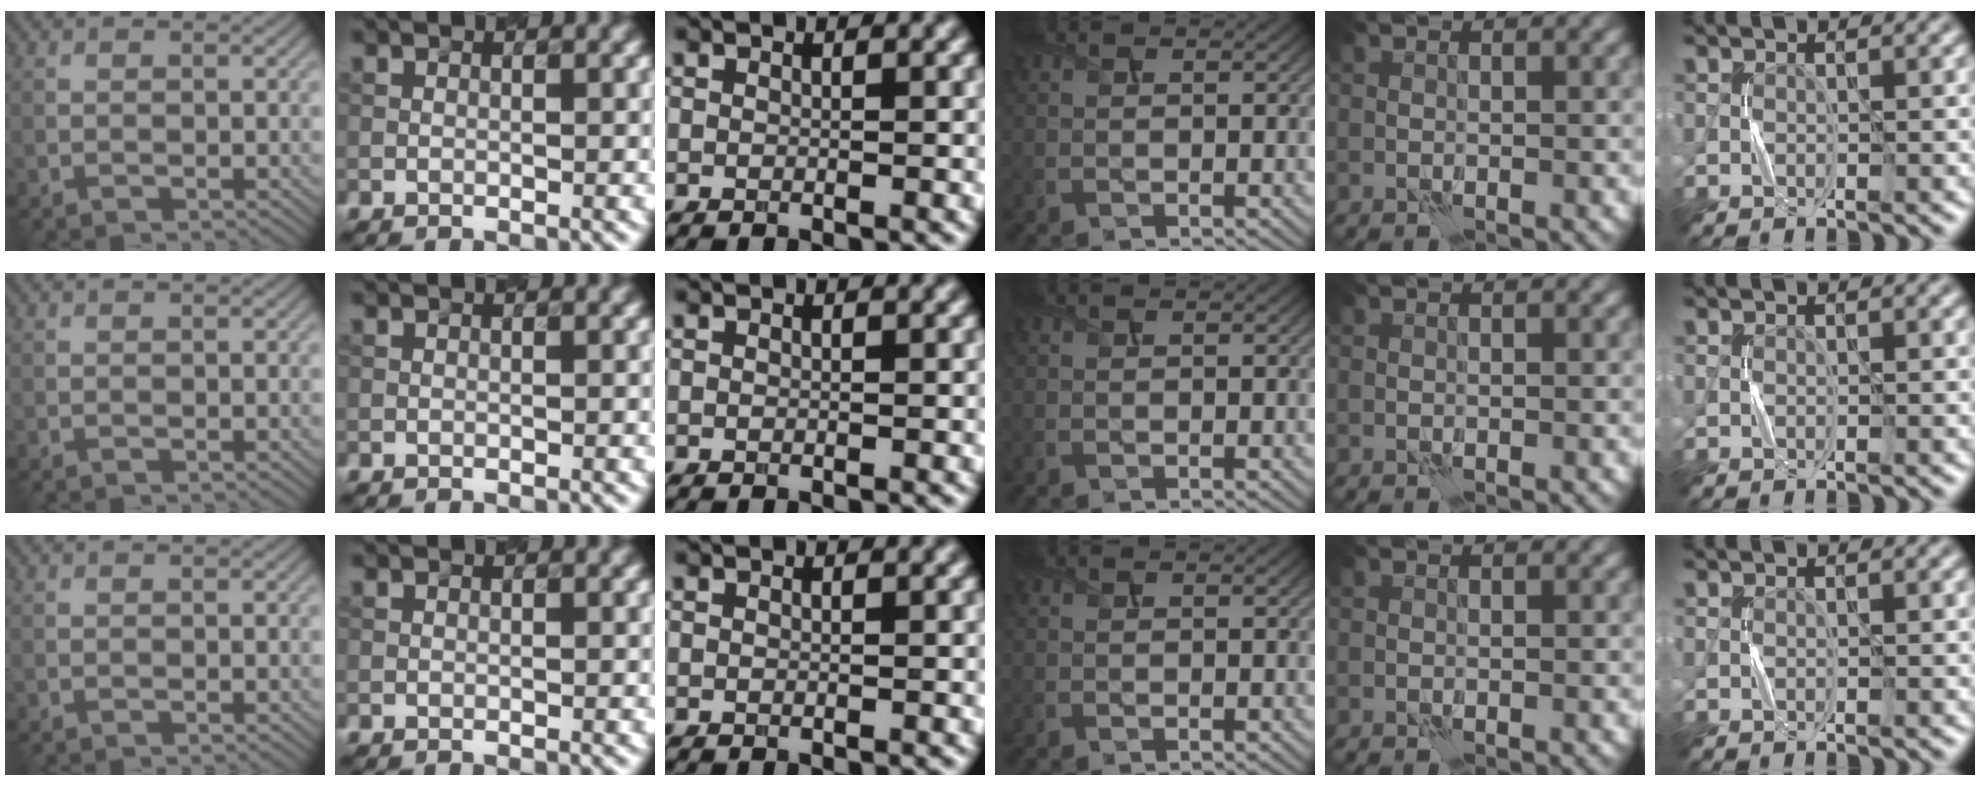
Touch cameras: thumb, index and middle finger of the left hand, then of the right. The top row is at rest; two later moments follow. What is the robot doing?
{"motion": "press", "object": "button"}